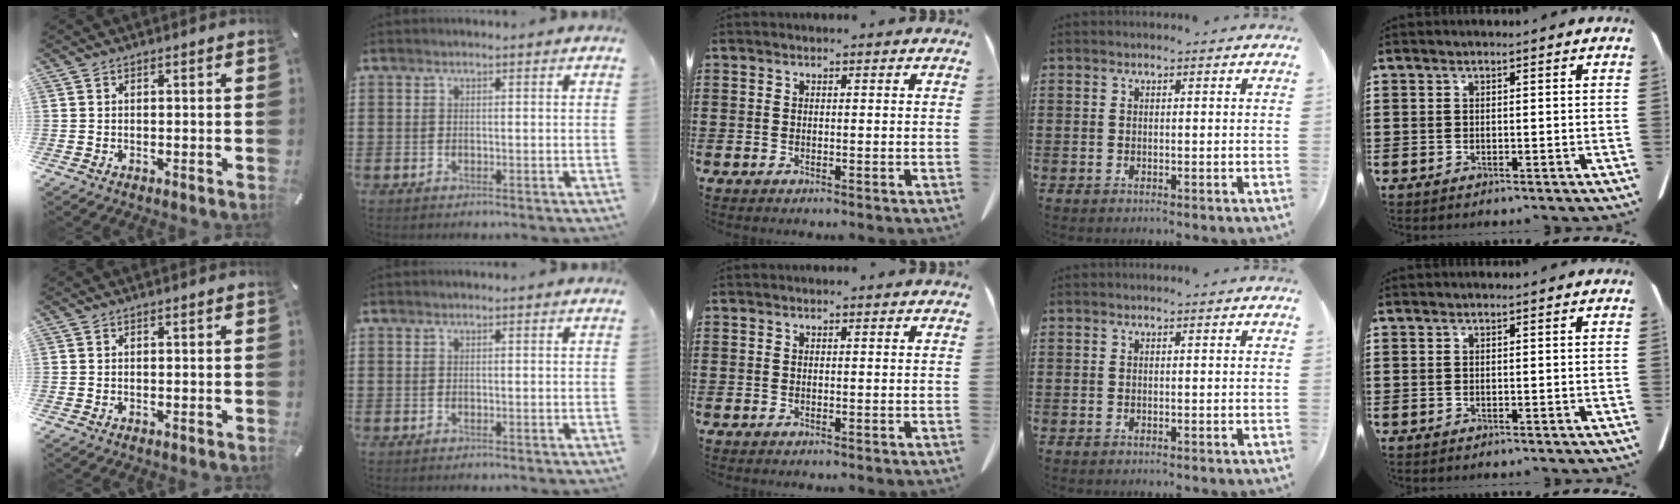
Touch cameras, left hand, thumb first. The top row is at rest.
{}